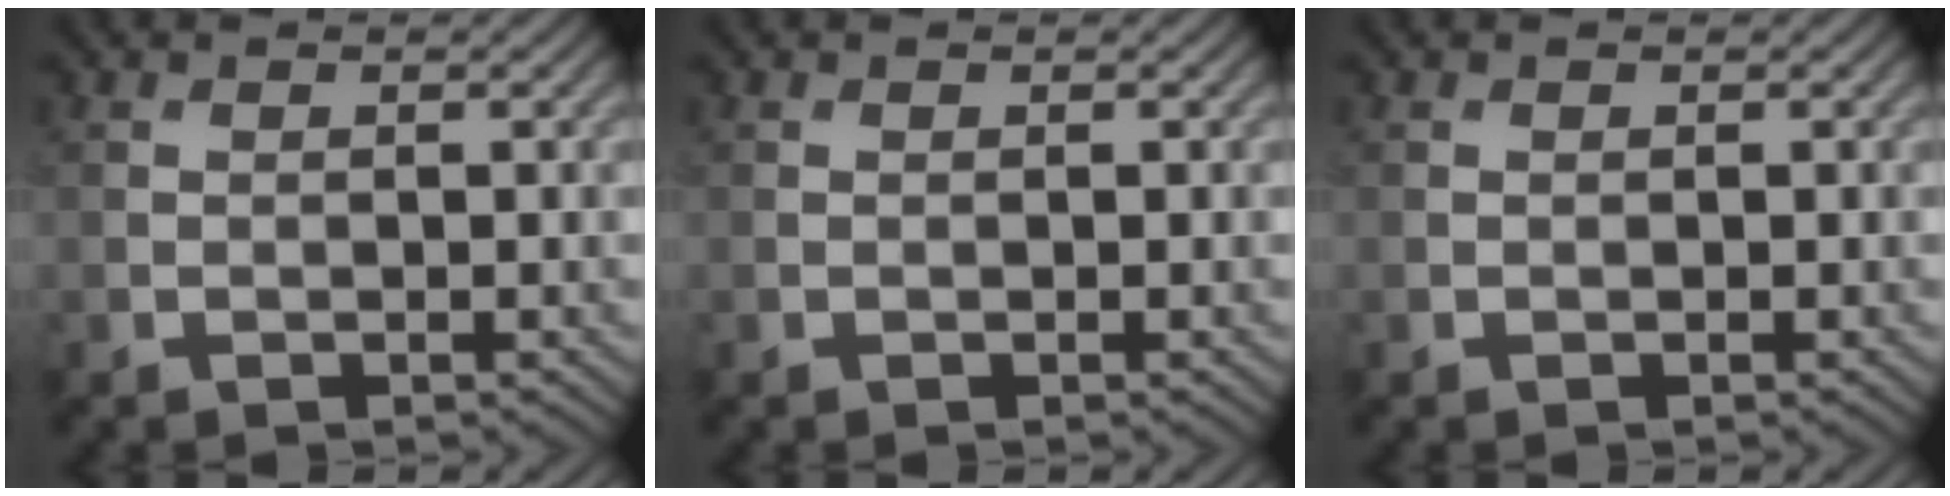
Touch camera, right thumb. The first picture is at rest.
{"total": 0.0}
{"total": 0.0}